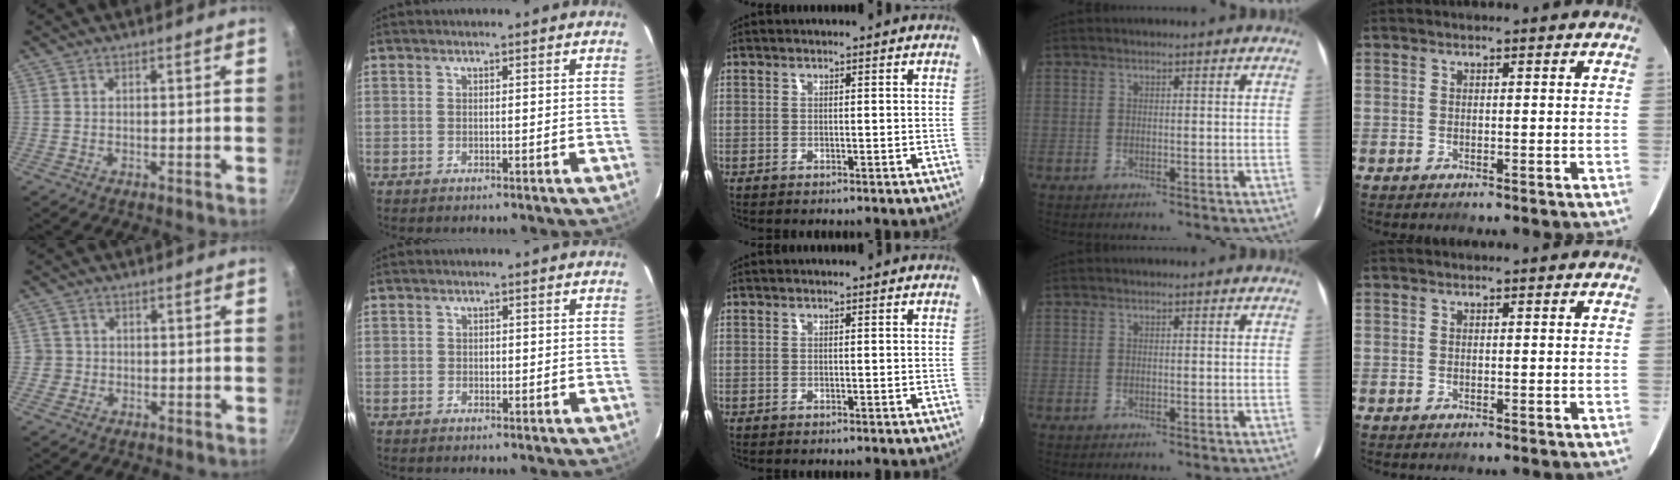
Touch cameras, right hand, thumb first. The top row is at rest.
{"thumb": {"total": 2.5, "force": [-0.5, 2.4, 0.3], "torque": [0.009, 0.011, -0.008]}, "index": {"total": 0.8, "force": [-0.1, 0.7, 0.2], "torque": [-0.002, 0.001, -0.003]}}